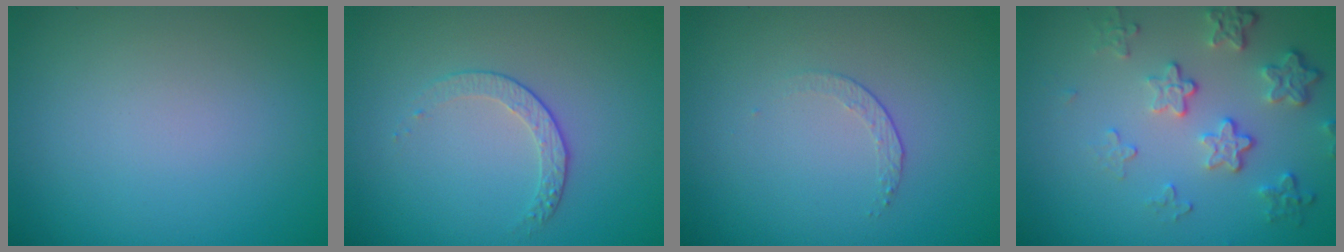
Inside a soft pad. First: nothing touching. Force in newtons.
{"total": 1.6, "press": 1.0, "slide": 1.3}
{"total": 1.2, "press": 0.5, "slide": 1.1}
{"total": 4.1, "press": 3.1, "slide": 2.7}